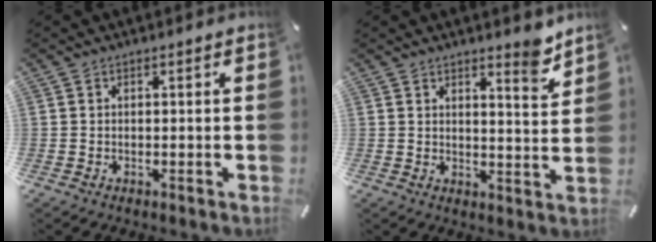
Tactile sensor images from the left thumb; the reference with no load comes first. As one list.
[{"total": 5.9, "force": [5.0, 1.3, 2.9], "torque": [-0.029, -0.042, 0.081]}]